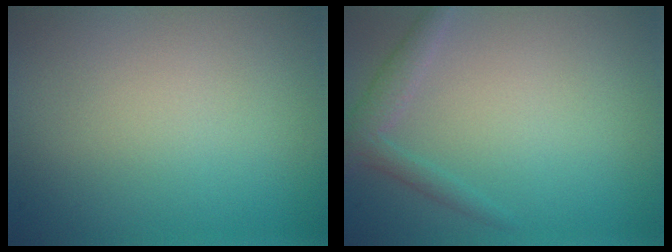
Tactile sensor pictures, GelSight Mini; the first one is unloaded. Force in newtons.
{"total": 1.9, "press": 1.9, "slide": 0.2}